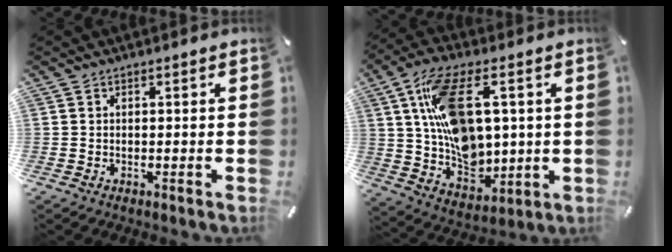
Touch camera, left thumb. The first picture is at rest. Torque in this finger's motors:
{"motor_torque": [1.84, 2.79, 2.16, -0.61, 0.37]}